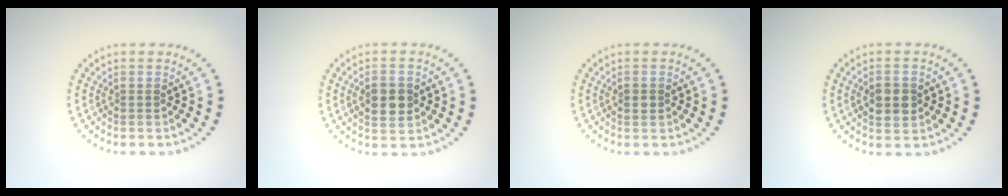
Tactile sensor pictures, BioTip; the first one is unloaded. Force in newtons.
{"total": 3.3, "press": 3.3, "slide": 0.1}
{"total": 1.2, "press": 1.2, "slide": 0.0}
{"total": 3.3, "press": 3.3, "slide": 0.1}